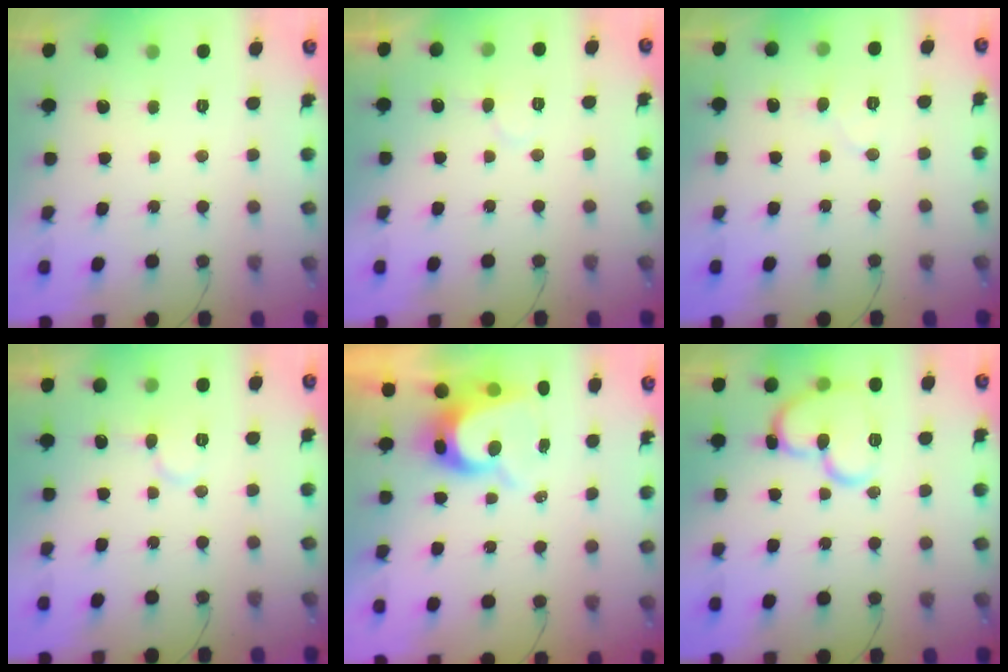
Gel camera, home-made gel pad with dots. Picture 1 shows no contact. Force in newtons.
{"total": 5.8, "press": 5.8, "slide": 0.3}
{"total": 5.9, "press": 5.9, "slide": 0.6}
{"total": 7.8, "press": 7.8, "slide": 0.9}
{"total": 8.5, "press": 8.5, "slide": 0.7}
{"total": 14.6, "press": 14.5, "slide": 1.8}